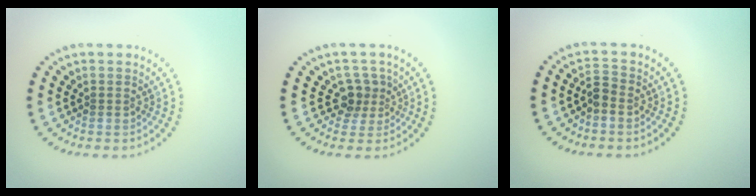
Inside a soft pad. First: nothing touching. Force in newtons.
{"total": 2.4, "press": 1.8, "slide": 1.5}
{"total": 1.2, "press": 1.1, "slide": 0.5}